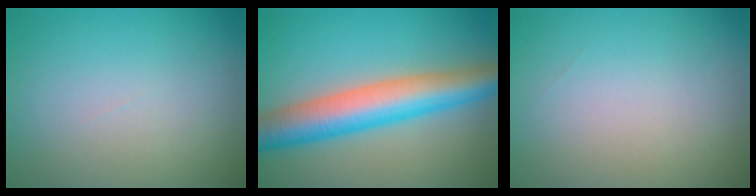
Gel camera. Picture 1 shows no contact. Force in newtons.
{"total": 7.9, "press": 7.9, "slide": 0.4}
{"total": 0.0}